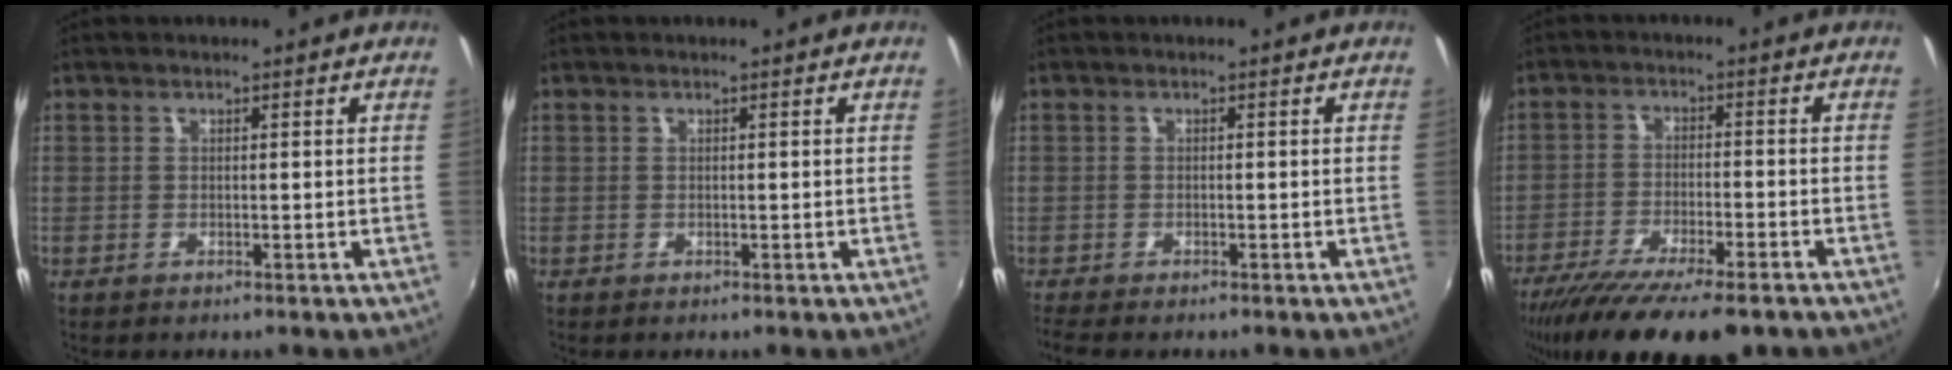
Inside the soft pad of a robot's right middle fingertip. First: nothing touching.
{"total": 0.0}
{"total": 3.6, "force": [-3.1, 0.7, 1.7], "torque": [-0.038, -0.022, -0.055]}
{"total": 16.8, "force": [-12.9, 3.8, 10.1], "torque": [-0.197, -0.053, -0.205]}